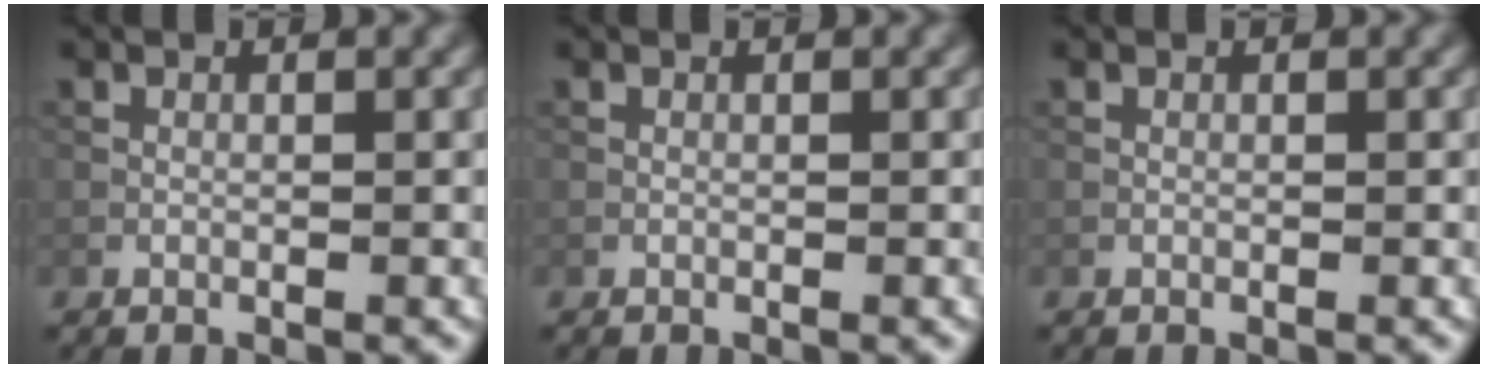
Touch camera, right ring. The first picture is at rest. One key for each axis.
{"total": 0.0}
{"total": 0.0}